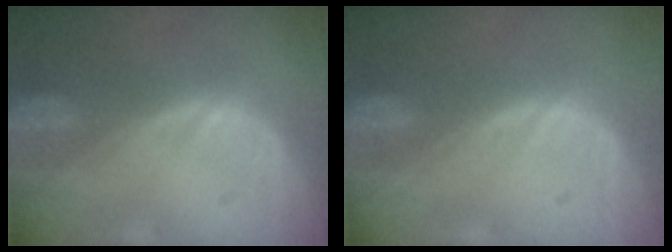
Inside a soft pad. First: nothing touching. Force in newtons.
{"total": 0.0}